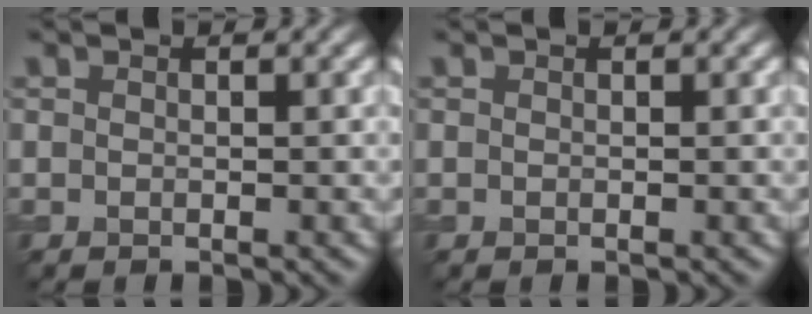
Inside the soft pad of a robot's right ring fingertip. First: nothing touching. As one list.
[{"total": 0.0}]